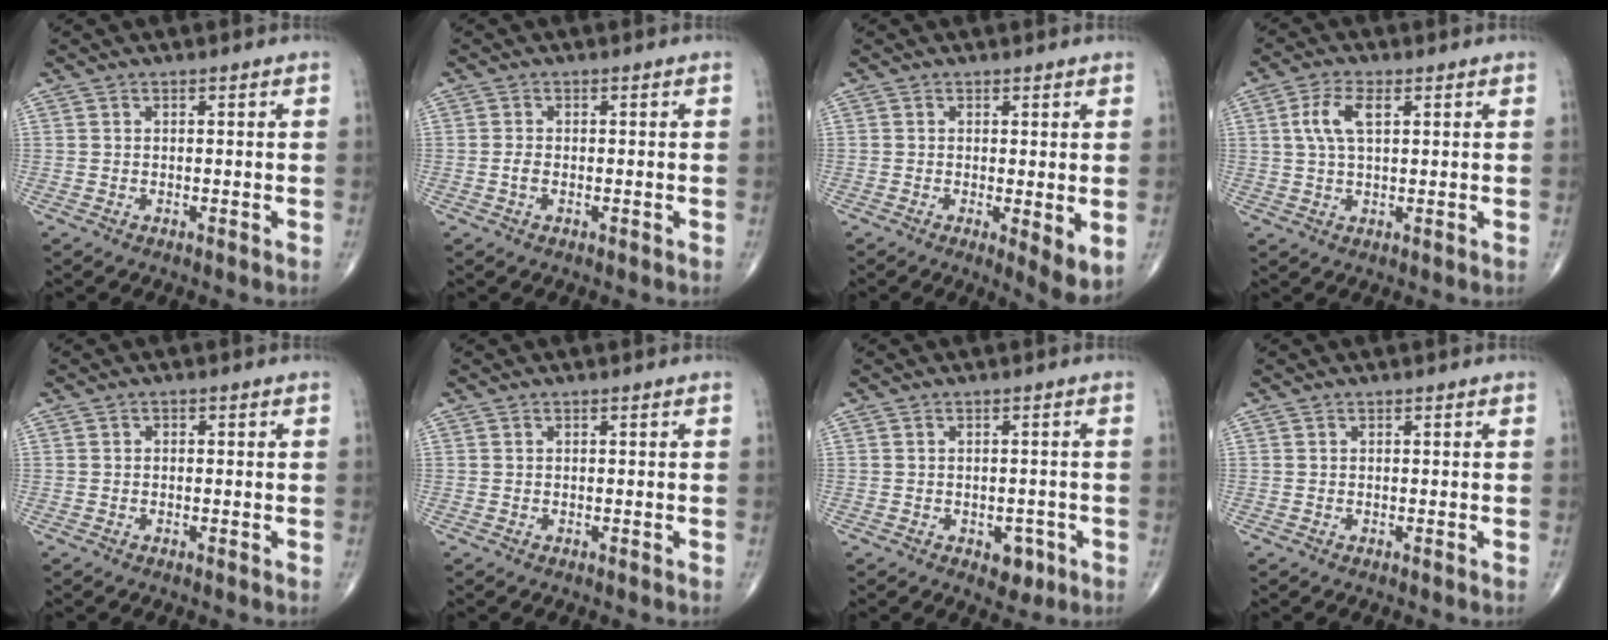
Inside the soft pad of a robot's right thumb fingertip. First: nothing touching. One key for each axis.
{"total": 1.3, "fx": -0.4, "fy": 0.7, "fz": 1.0, "tx": -0.022, "ty": 0.000, "tz": -0.009}
{"total": 5.2, "fx": -0.3, "fy": 1.3, "fz": 5.0, "tx": -0.074, "ty": -0.017, "tz": -0.006}
{"total": 5.9, "fx": 1.7, "fy": 2.7, "fz": 5.0, "tx": -0.113, "ty": 0.007, "tz": 0.035}
{"total": 0.6, "fx": 0.0, "fy": 0.5, "fz": 0.4, "tx": -0.001, "ty": 0.002, "tz": -0.004}
{"total": 0.0}
{"total": 3.6, "fx": -1.6, "fy": 2.4, "fz": 2.2, "tx": -0.008, "ty": 0.006, "tz": -0.016}
{"total": 0.0}